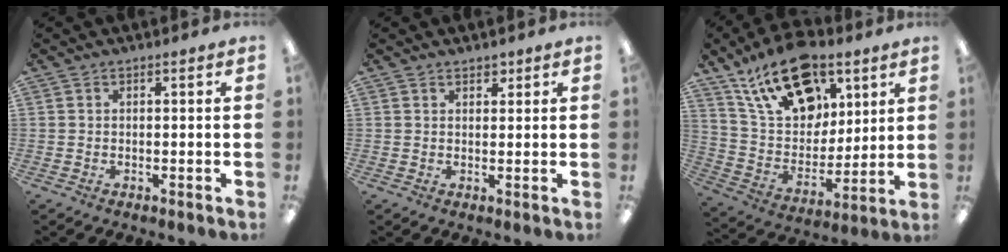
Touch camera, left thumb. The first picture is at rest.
{"total": 1.8, "force": [1.5, 0.9, 0.5], "torque": [-0.003, -0.004, 0.026]}
{"total": 21.3, "force": [13.2, 12.2, 11.5], "torque": [-0.196, -0.057, 0.236]}